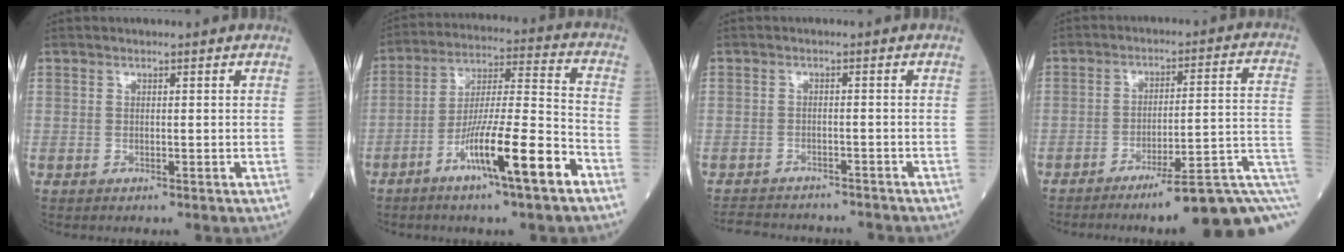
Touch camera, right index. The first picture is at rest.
{"total": 14.2, "force": [-7.4, 0.3, 12.1], "torque": [-0.212, -0.007, -0.131]}
{"total": 9.0, "force": [-8.4, 2.6, 2.0], "torque": [-0.033, 0.005, -0.112]}
{"total": 14.4, "force": [-7.9, 0.3, 12.0], "torque": [-0.099, 0.025, -0.105]}